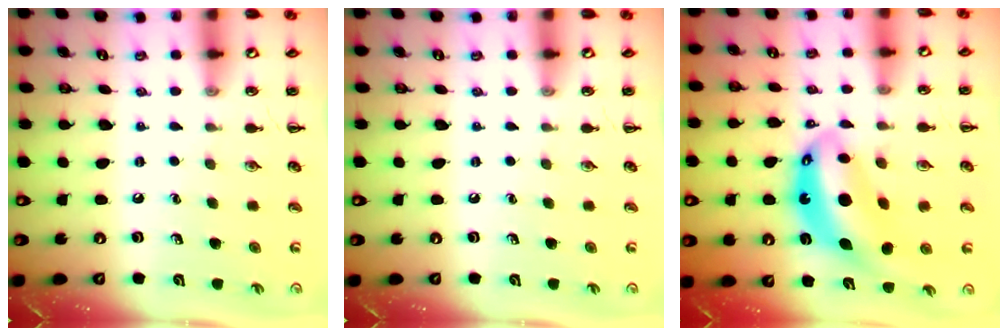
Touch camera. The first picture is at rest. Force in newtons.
{"total": 0.0}
{"total": 10.7, "press": 10.3, "slide": 2.8}